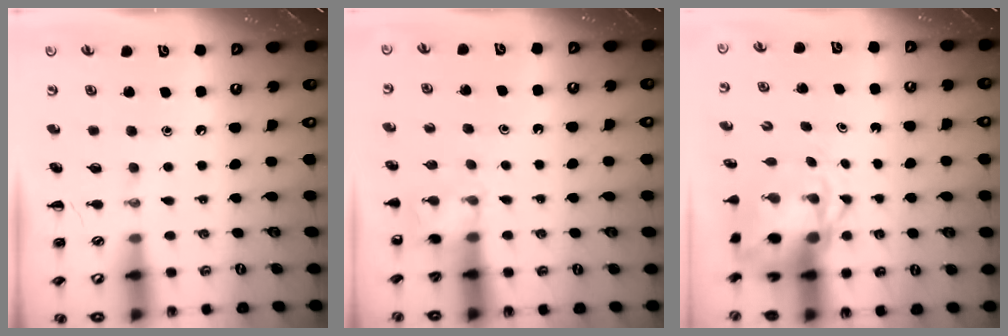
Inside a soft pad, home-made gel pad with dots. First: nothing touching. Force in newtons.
{"total": 3.7, "press": 3.5, "slide": 1.1}
{"total": 5.4, "press": 5.4, "slide": 0.7}